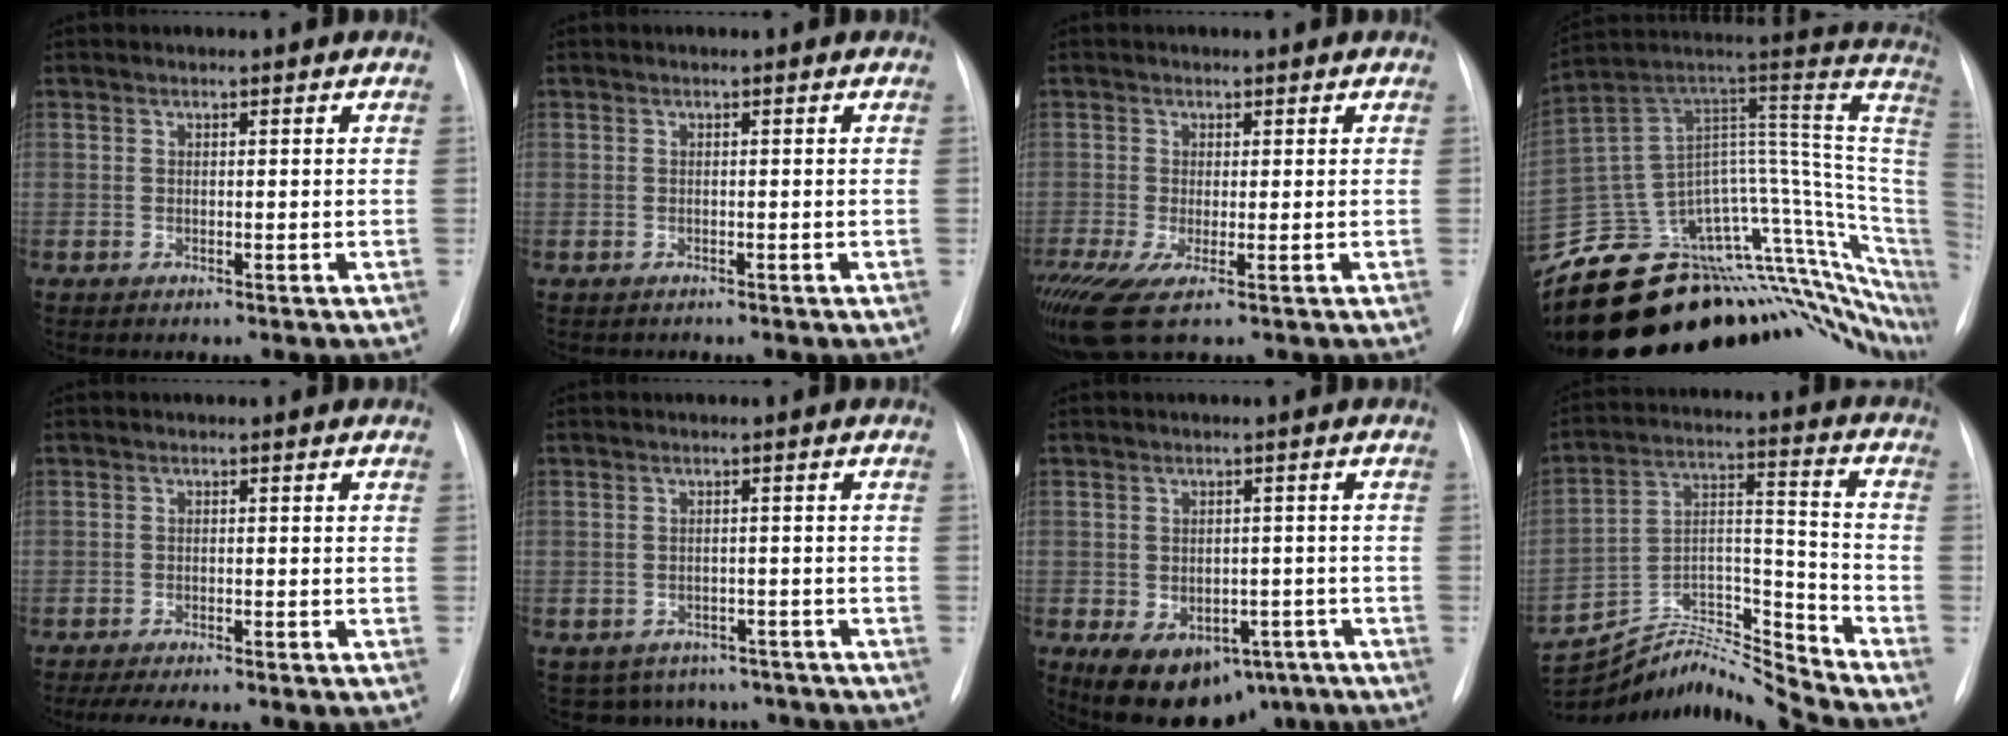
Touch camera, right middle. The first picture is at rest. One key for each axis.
{"total": 0.7, "fx": -0.6, "fy": 0.4, "fz": -0.1, "tx": -0.006, "ty": 0.002, "tz": -0.010}
{"total": 8.1, "fx": -4.0, "fy": 2.2, "fz": 6.6, "tx": -0.138, "ty": -0.020, "tz": -0.070}
{"total": 28.0, "fx": -21.8, "fy": 8.6, "fz": 15.3, "tx": -0.118, "ty": 0.044, "tz": -0.312}
{"total": 8.3, "fx": -6.7, "fy": 1.0, "fz": 4.7, "tx": -0.063, "ty": -0.007, "tz": -0.093}
{"total": 9.3, "fx": -7.9, "fy": 4.8, "fz": 0.8, "tx": -0.006, "ty": 0.019, "tz": -0.085}
{"total": 13.1, "fx": -7.8, "fy": 8.2, "fz": 6.5, "tx": -0.108, "ty": 0.014, "tz": -0.102}
{"total": 16.3, "fx": -16.2, "fy": -1.4, "fz": 1.3, "tx": -0.026, "ty": 0.052, "tz": -0.290}